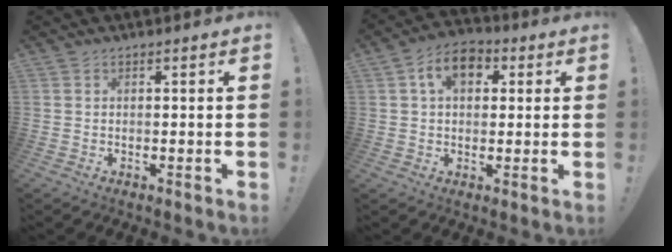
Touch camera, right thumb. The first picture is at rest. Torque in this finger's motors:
{"motor_torque": [0.79, 1.94, 0.83, 0.09, 0.03]}